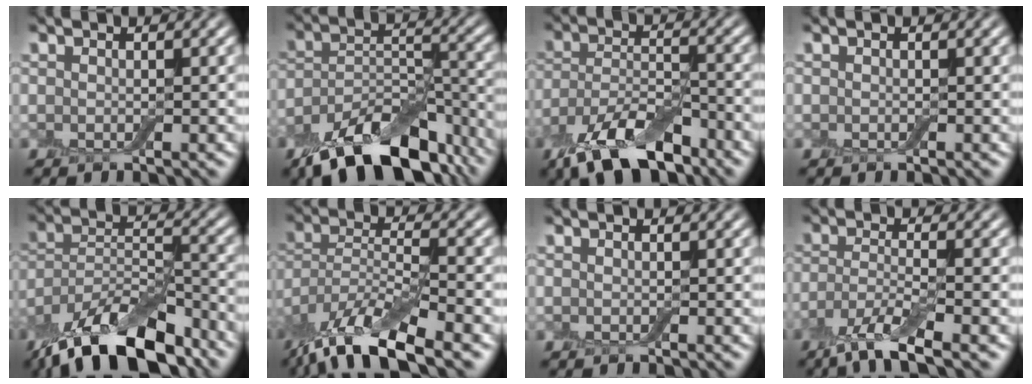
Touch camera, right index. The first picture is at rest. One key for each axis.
{"total": 13.4, "fx": -9.5, "fy": 6.2, "fz": 7.2, "tx": -0.133, "ty": 0.003, "tz": -0.162}
{"total": 9.6, "fx": -6.7, "fy": 3.8, "fz": 5.6, "tx": -0.100, "ty": -0.006, "tz": -0.131}
{"total": 0.0}
{"total": 13.2, "fx": -10.0, "fy": 5.0, "fz": 7.0, "tx": -0.132, "ty": 0.011, "tz": -0.176}
{"total": 10.7, "fx": -7.6, "fy": 2.9, "fz": 6.9, "tx": -0.119, "ty": 0.003, "tz": -0.149}
{"total": 0.0}
{"total": 5.0, "fx": -3.3, "fy": 1.1, "fz": 3.7, "tx": -0.073, "ty": -0.010, "tz": -0.071}